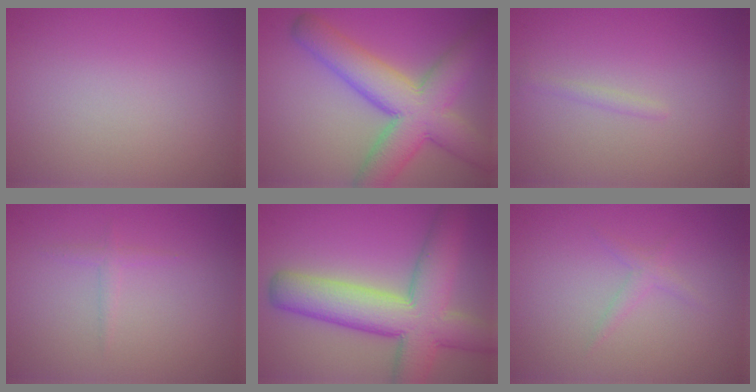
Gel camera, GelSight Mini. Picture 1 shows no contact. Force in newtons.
{"total": 9.0, "press": 9.0, "slide": 0.4}
{"total": 0.6, "press": 0.6, "slide": 0.0}
{"total": 0.9, "press": 0.9, "slide": 0.0}
{"total": 9.8, "press": 9.7, "slide": 0.6}
{"total": 1.1, "press": 1.1, "slide": 0.0}